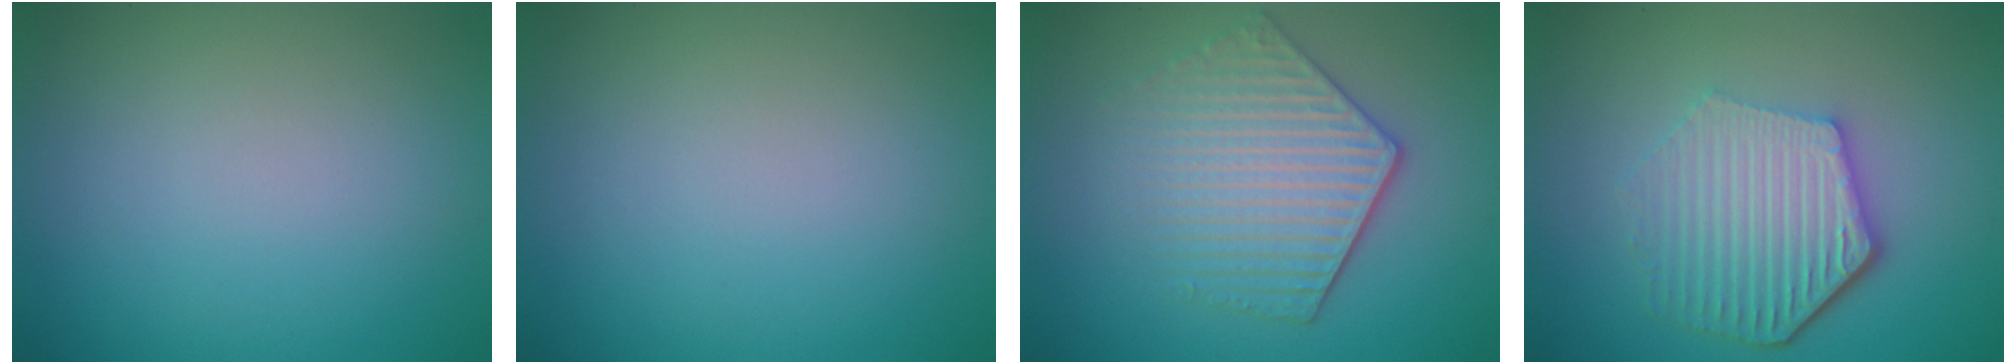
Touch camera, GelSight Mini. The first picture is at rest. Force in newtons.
{"total": 0.0}
{"total": 5.0, "press": 4.0, "slide": 3.1}
{"total": 6.0, "press": 4.5, "slide": 3.9}